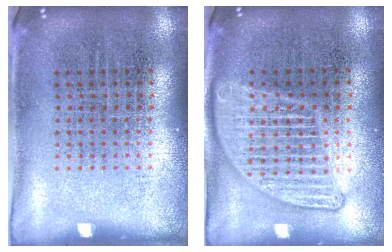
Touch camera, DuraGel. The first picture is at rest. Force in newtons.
{"total": 2.9, "press": 2.9, "slide": 0.3}